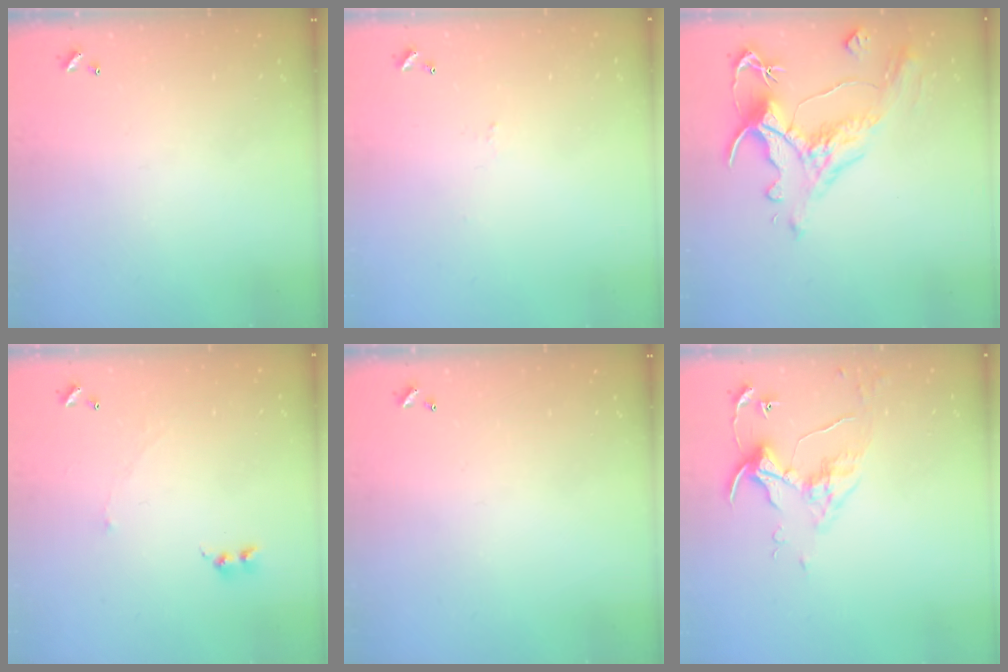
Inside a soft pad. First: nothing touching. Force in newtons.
{"total": 1.7, "press": 1.6, "slide": 0.3}
{"total": 1.7, "press": 0.9, "slide": 1.5}
{"total": 2.0, "press": 1.9, "slide": 0.7}
{"total": 0.0}
{"total": 5.0, "press": 5.0, "slide": 0.7}